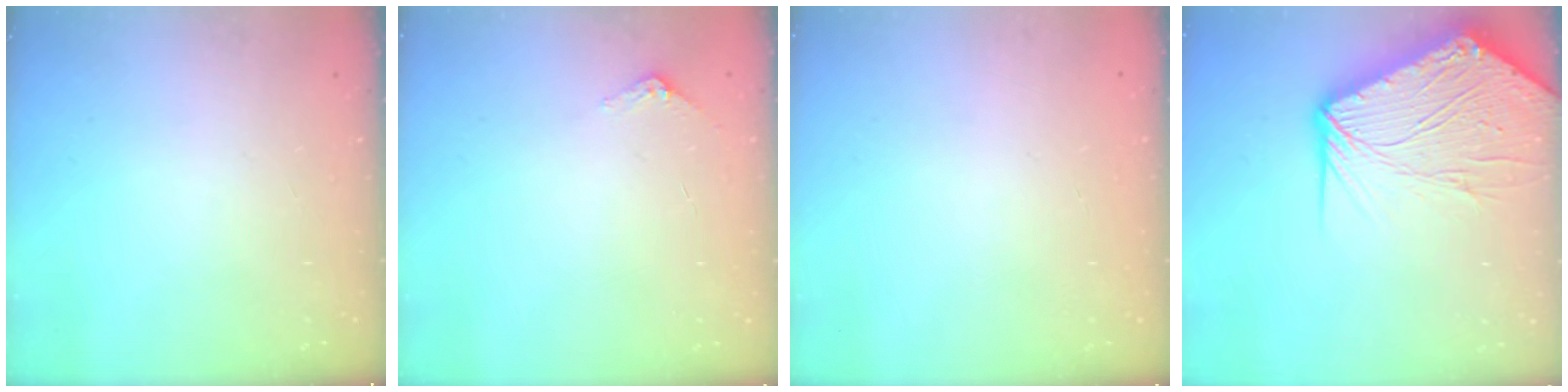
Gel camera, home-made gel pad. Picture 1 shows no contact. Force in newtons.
{"total": 2.9, "press": 2.9, "slide": 0.2}
{"total": 0.0}
{"total": 17.4, "press": 17.2, "slide": 2.1}